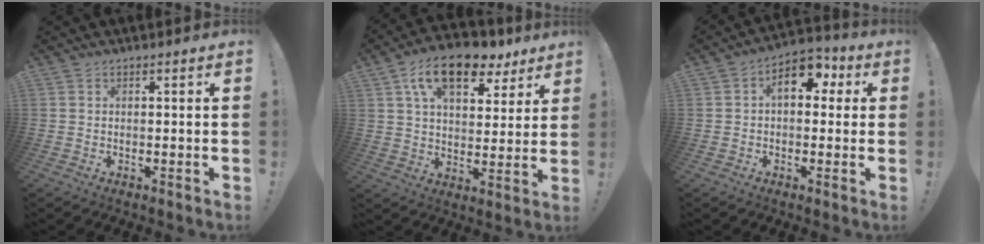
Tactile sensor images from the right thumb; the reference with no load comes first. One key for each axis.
{"total": 15.9, "fx": 9.2, "fy": 8.3, "fz": 10.0, "tx": -0.155, "ty": -0.044, "tz": 0.161}
{"total": 10.1, "fx": 2.8, "fy": 6.0, "fz": 7.6, "tx": -0.109, "ty": -0.002, "tz": 0.050}